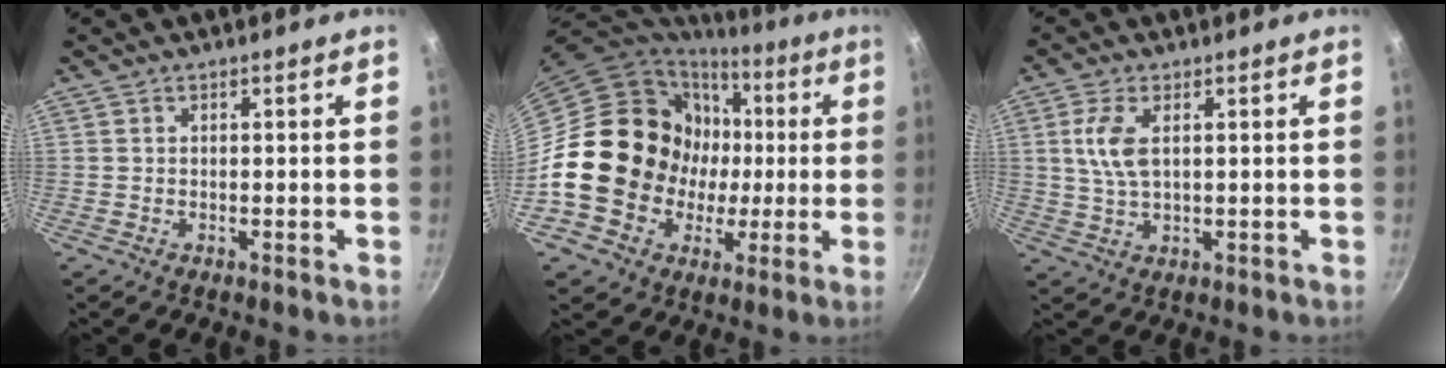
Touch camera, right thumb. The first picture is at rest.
{"total": 22.3, "force": [-0.7, 19.4, 10.9], "torque": [-0.177, 0.028, 0.004]}
{"total": 6.3, "force": [1.5, 3.0, 5.4], "torque": [-0.112, 0.000, 0.030]}